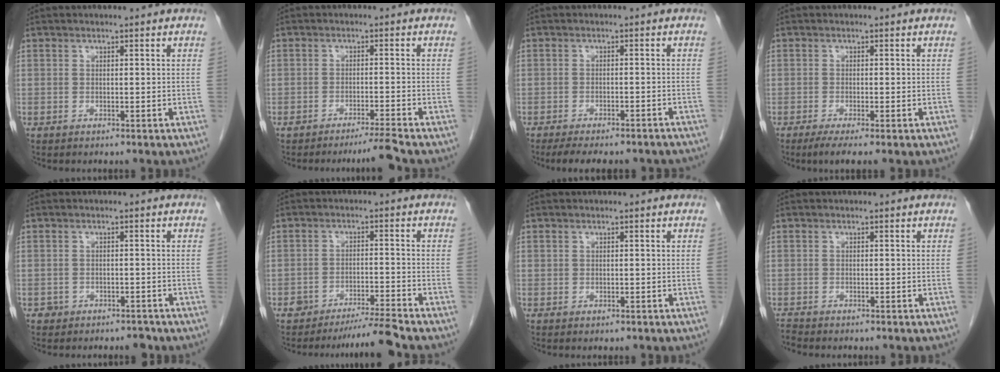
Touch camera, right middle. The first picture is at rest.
{"total": 3.6, "force": [-3.1, -1.4, 1.2], "torque": [-0.021, -0.015, -0.054]}
{"total": 12.5, "force": [-10.9, 3.0, 5.3], "torque": [-0.080, -0.002, -0.135]}
{"total": 3.5, "force": [-2.3, 0.1, 2.6], "torque": [-0.045, -0.011, -0.041]}
{"total": 1.9, "force": [-1.4, 1.3, 0.1], "torque": [0.000, 0.007, -0.019]}
{"total": 4.9, "force": [-4.4, -1.3, 1.8], "torque": [-0.029, -0.014, -0.078]}
{"total": 0.5, "force": [-0.1, 0.5, 0.2], "torque": [-0.008, 0.000, 0.003]}
{"total": 1.0, "force": [-0.9, -0.1, -0.1], "torque": [0.000, -0.005, -0.017]}